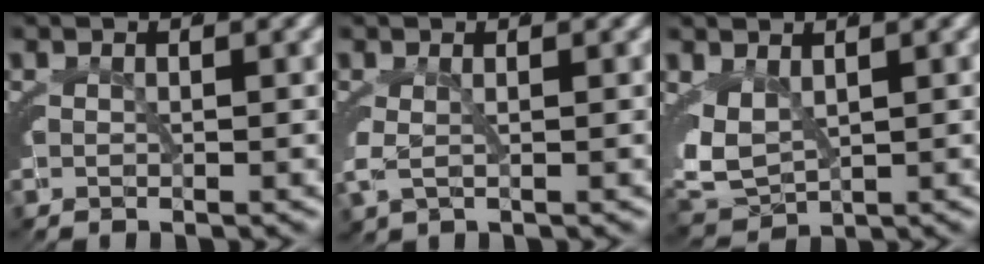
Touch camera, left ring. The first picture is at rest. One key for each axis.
{"total": 1.4, "fx": 0.3, "fy": 0.3, "fz": 1.4, "tx": -0.043, "ty": -0.015, "tz": 0.018}
{"total": 5.1, "fx": 0.5, "fy": 3.9, "fz": 3.3, "tx": -0.105, "ty": -0.035, "tz": 0.032}